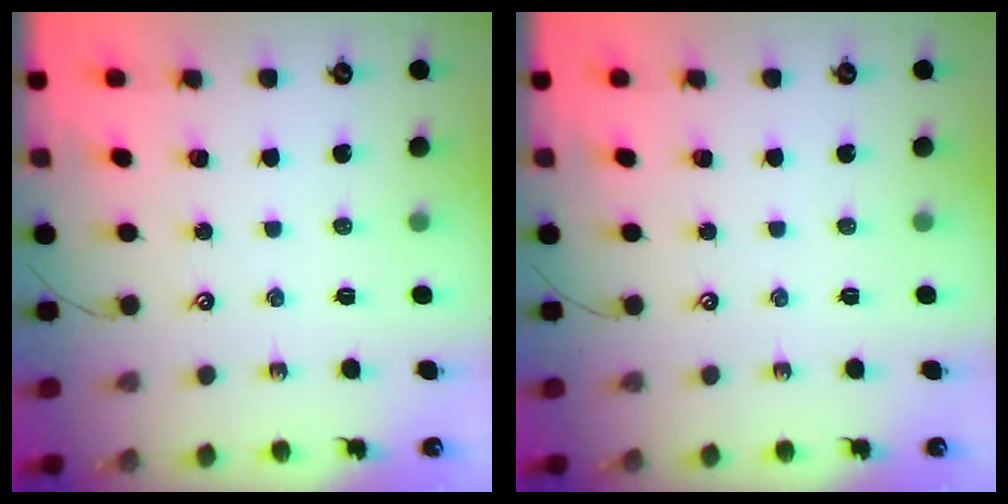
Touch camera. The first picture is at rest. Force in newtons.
{"total": 0.0}